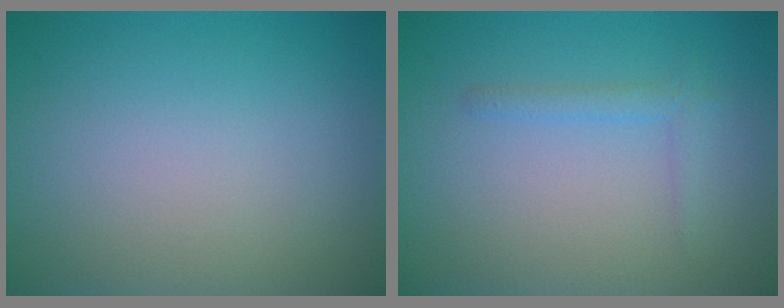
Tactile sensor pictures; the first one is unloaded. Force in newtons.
{"total": 1.1, "press": 1.1, "slide": 0.1}